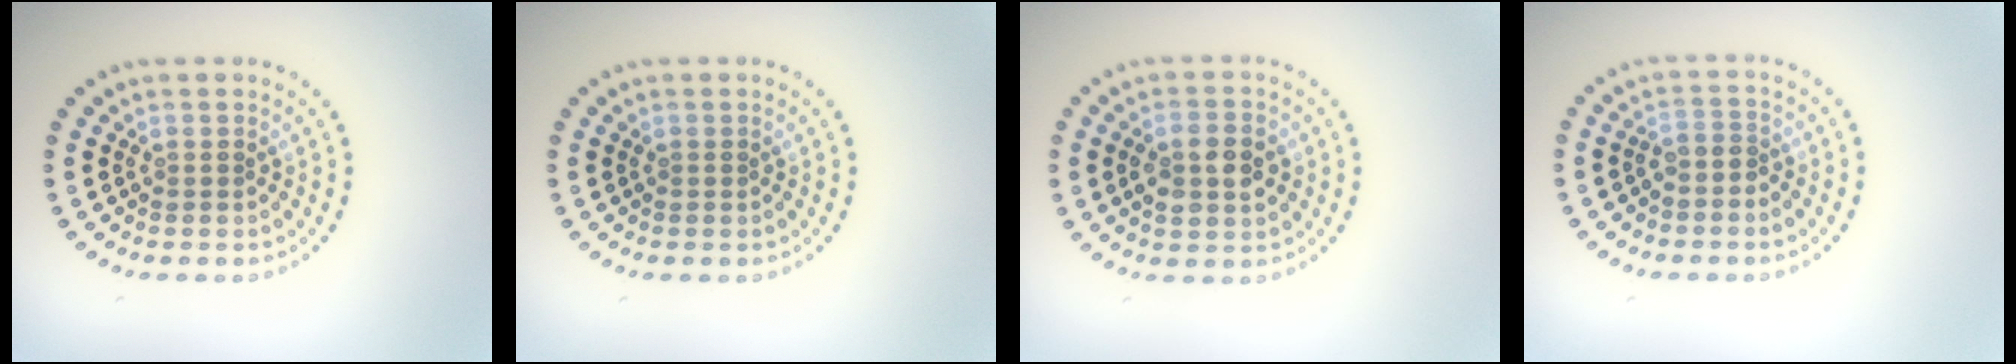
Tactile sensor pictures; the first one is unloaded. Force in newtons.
{"total": 0.0}
{"total": 3.5, "press": 3.5, "slide": 0.1}
{"total": 1.2, "press": 0.8, "slide": 0.9}